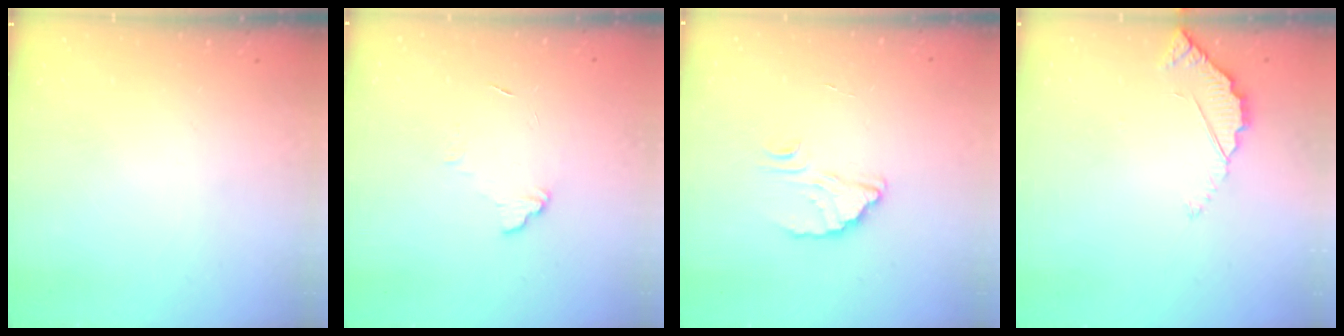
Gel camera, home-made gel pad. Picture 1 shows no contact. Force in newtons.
{"total": 5.7, "press": 5.7, "slide": 0.5}
{"total": 2.3, "press": 2.3, "slide": 0.0}
{"total": 3.0, "press": 3.0, "slide": 0.3}